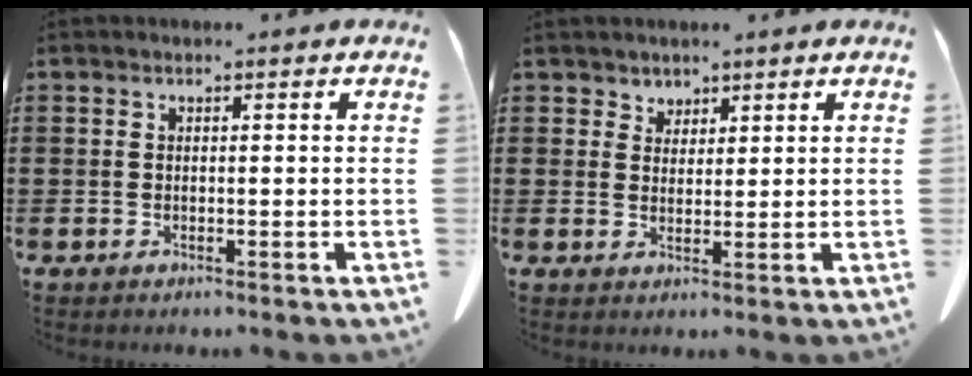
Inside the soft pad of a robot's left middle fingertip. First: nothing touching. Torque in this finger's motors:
{"motor_torque": [-0.07, 0.02, -0.03, -0.02]}